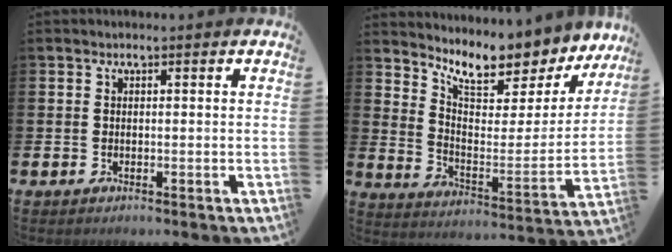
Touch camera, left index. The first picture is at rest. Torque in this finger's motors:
{"motor_torque": [0.51, -0.08, 0.57, 0.17]}